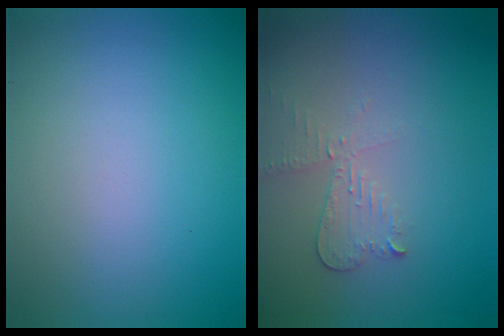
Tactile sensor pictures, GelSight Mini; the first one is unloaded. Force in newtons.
{"total": 2.1, "press": 2.1, "slide": 0.1}